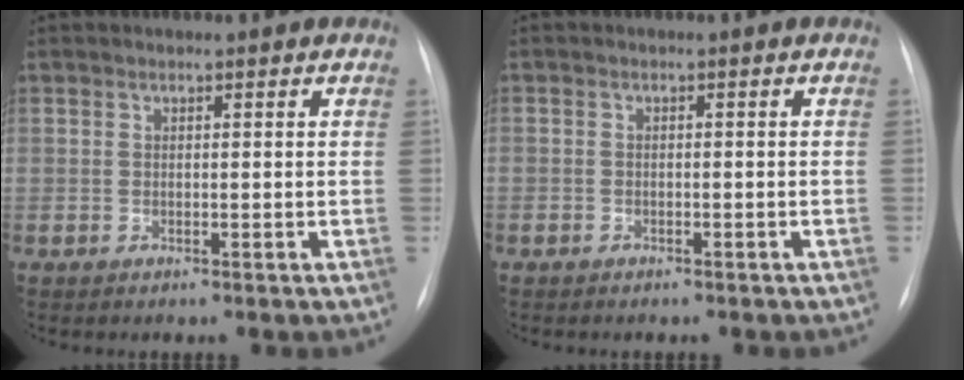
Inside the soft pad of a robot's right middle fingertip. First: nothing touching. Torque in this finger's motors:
{"motor_torque": [0.47, -0.55, -0.17, -0.21]}